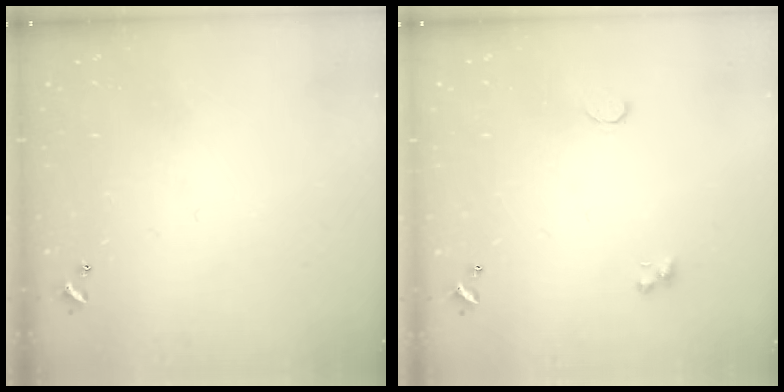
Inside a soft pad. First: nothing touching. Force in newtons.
{"total": 0.8, "press": 0.7, "slide": 0.4}